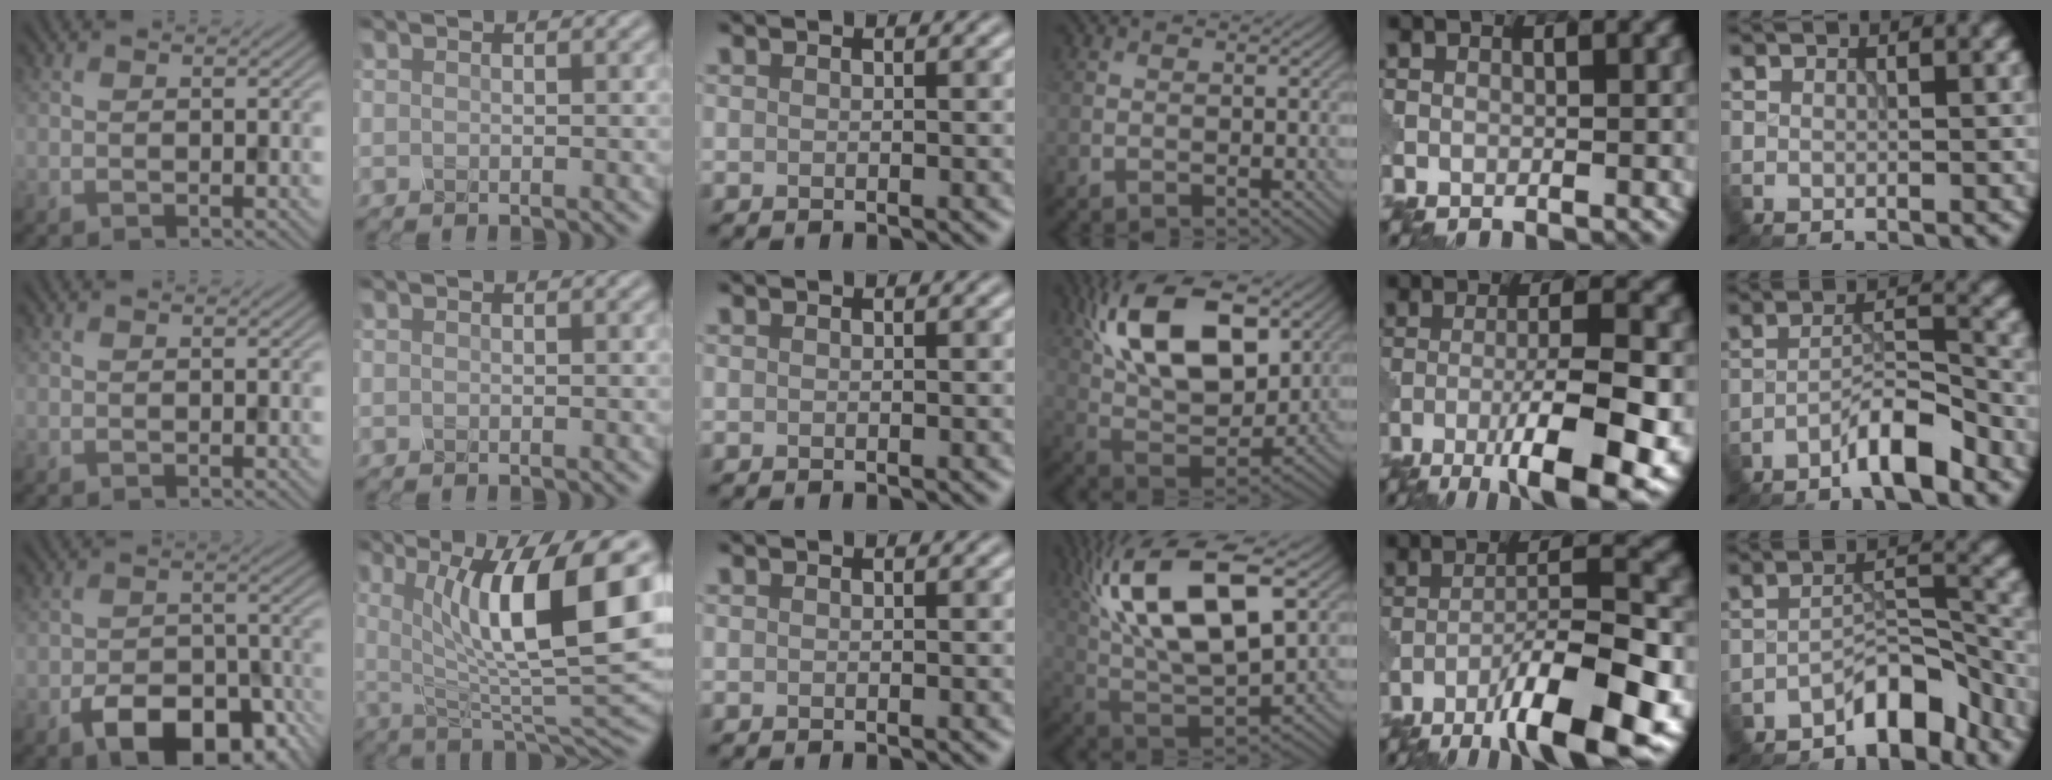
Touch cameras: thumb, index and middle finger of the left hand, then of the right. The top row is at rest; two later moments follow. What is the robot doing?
{"motion": "disassemble", "object": "glue stick"}